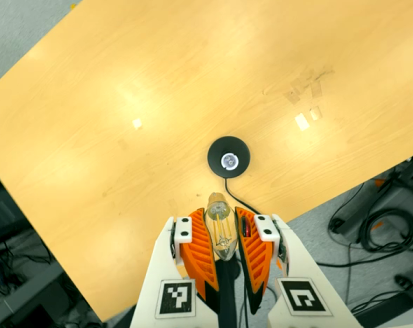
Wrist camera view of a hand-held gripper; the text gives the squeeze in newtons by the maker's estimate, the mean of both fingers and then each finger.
{"total": 20.9, "left": 26.0, "right": 15.9}